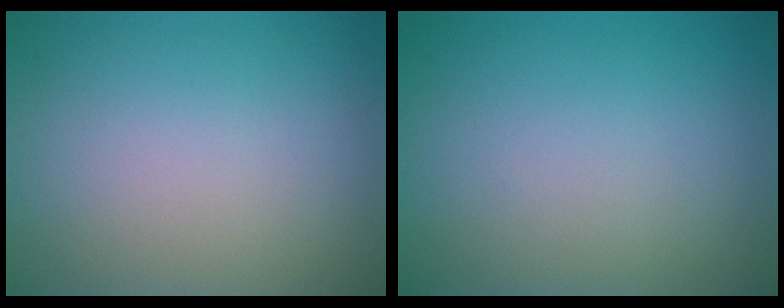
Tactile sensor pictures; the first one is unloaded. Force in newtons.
{"total": 0.0}